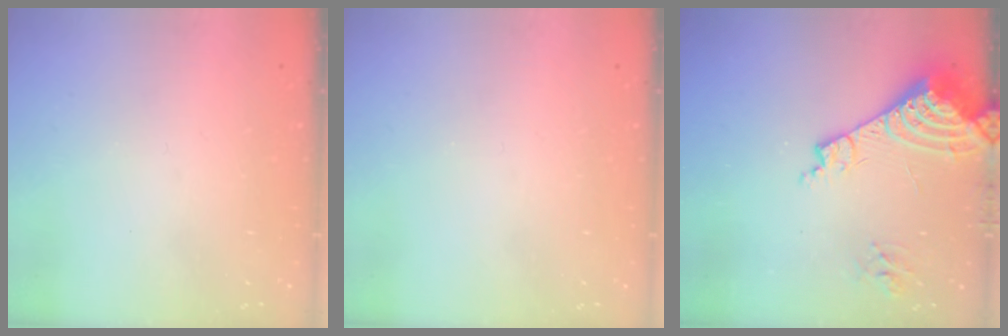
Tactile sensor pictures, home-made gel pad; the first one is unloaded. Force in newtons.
{"total": 0.0}
{"total": 13.2, "press": 13.1, "slide": 1.7}